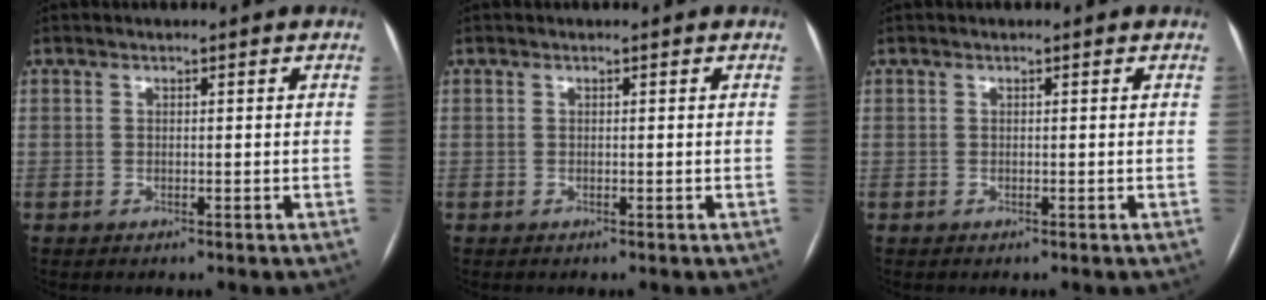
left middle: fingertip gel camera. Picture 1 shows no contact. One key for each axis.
{"total": 0.0}
{"total": 0.0}